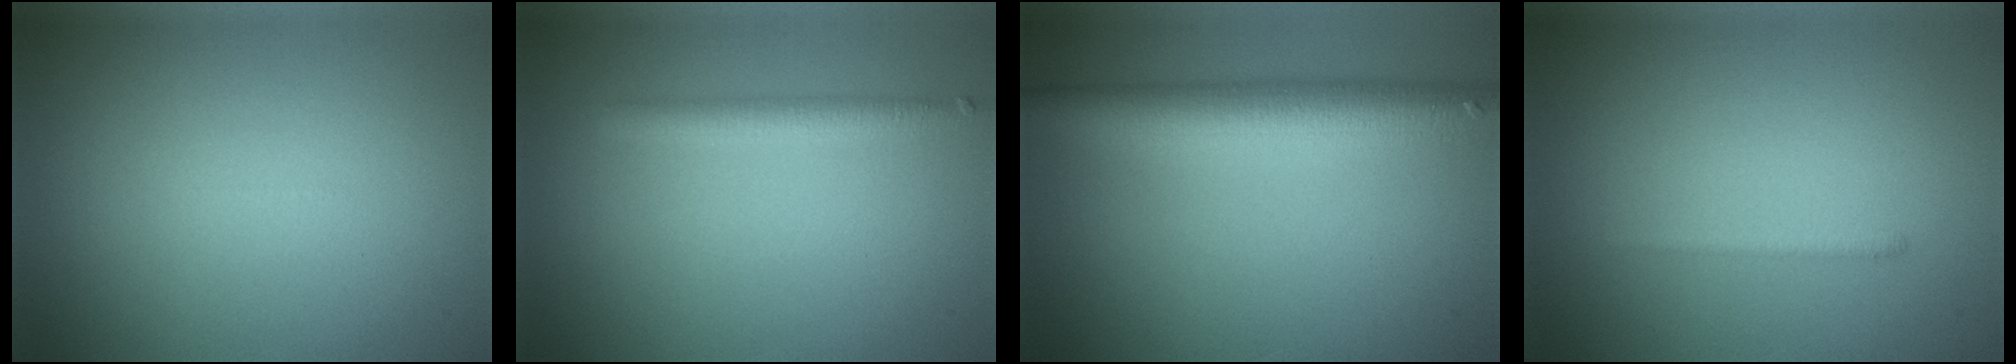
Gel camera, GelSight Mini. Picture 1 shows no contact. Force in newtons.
{"total": 2.3, "press": 2.3, "slide": 0.1}
{"total": 7.9, "press": 7.9, "slide": 0.5}
{"total": 0.8, "press": 0.8, "slide": 0.1}